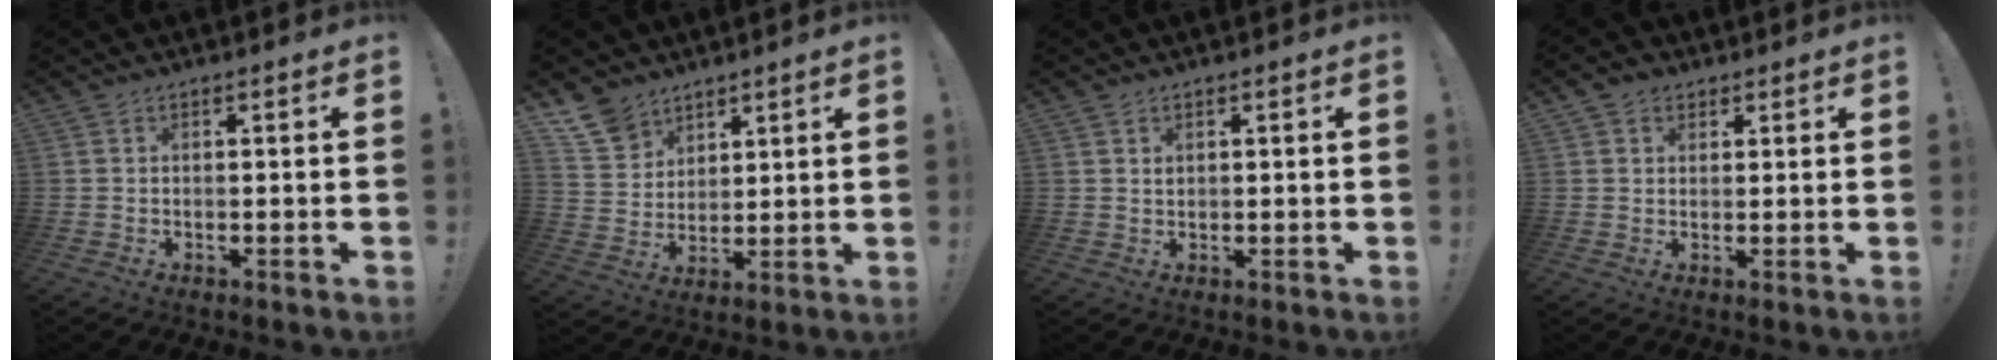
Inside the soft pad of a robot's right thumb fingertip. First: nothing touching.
{"total": 10.3, "force": [7.8, 6.3, 2.5], "torque": [-0.050, -0.050, 0.155]}
{"total": 1.1, "force": [0.8, 0.7, 0.4], "torque": [-0.001, -0.004, 0.015]}
{"total": 3.0, "force": [1.8, 2.3, 0.8], "torque": [-0.009, -0.005, 0.031]}